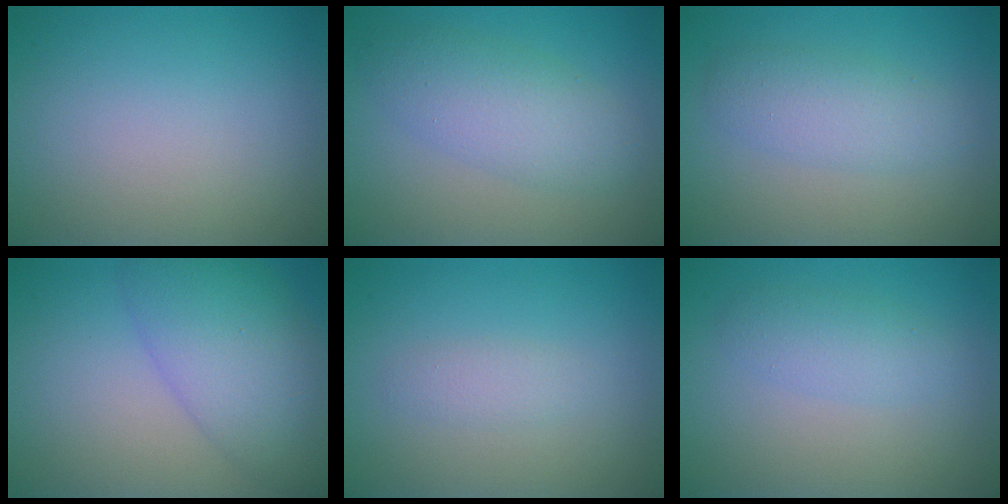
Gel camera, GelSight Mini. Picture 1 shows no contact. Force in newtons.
{"total": 4.5, "press": 4.5, "slide": 0.1}
{"total": 3.3, "press": 3.3, "slide": 0.1}
{"total": 7.4, "press": 7.4, "slide": 0.3}
{"total": 1.3, "press": 1.3, "slide": 0.0}
{"total": 2.2, "press": 2.2, "slide": 0.1}